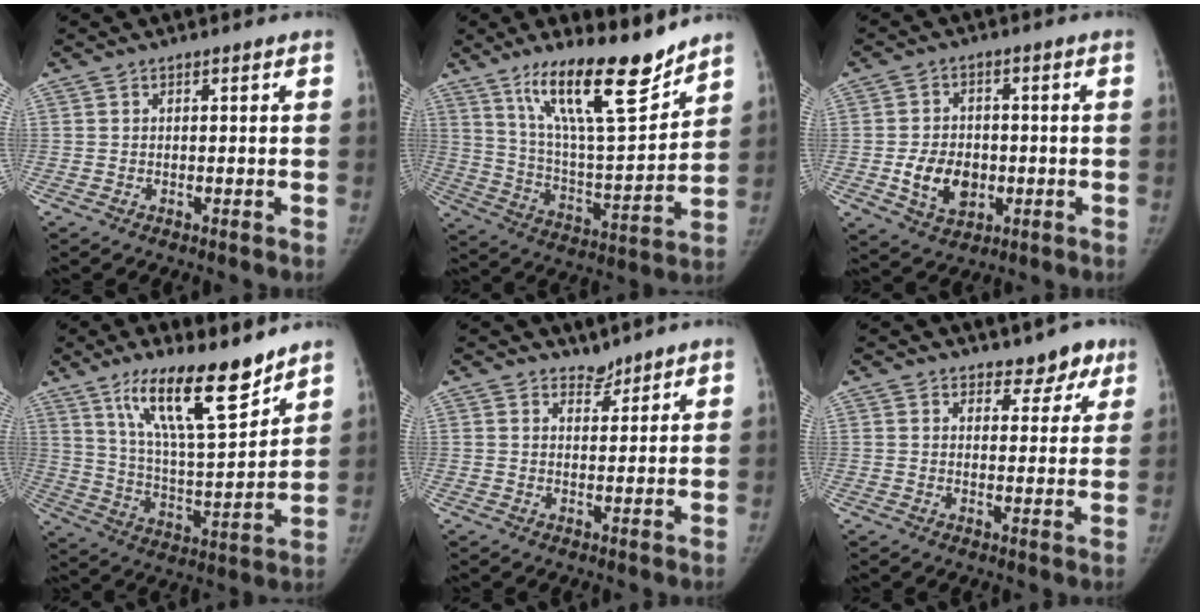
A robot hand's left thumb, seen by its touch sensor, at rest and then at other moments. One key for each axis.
{"total": 19.4, "fx": 14.0, "fy": 4.2, "fz": 12.7, "tx": -0.184, "ty": -0.085, "tz": 0.246}
{"total": 8.9, "fx": -1.7, "fy": 6.7, "fz": 5.6, "tx": -0.072, "ty": 0.003, "tz": -0.020}
{"total": 17.7, "fx": 12.2, "fy": 4.3, "fz": 12.1, "tx": -0.177, "ty": -0.077, "tz": 0.221}
{"total": 2.3, "fx": 2.1, "fy": 0.9, "fz": -0.1, "tx": 0.018, "ty": -0.018, "tz": 0.032}
{"total": 5.4, "fx": 4.0, "fy": 3.2, "fz": 1.5, "tx": 0.017, "ty": -0.024, "tz": 0.050}